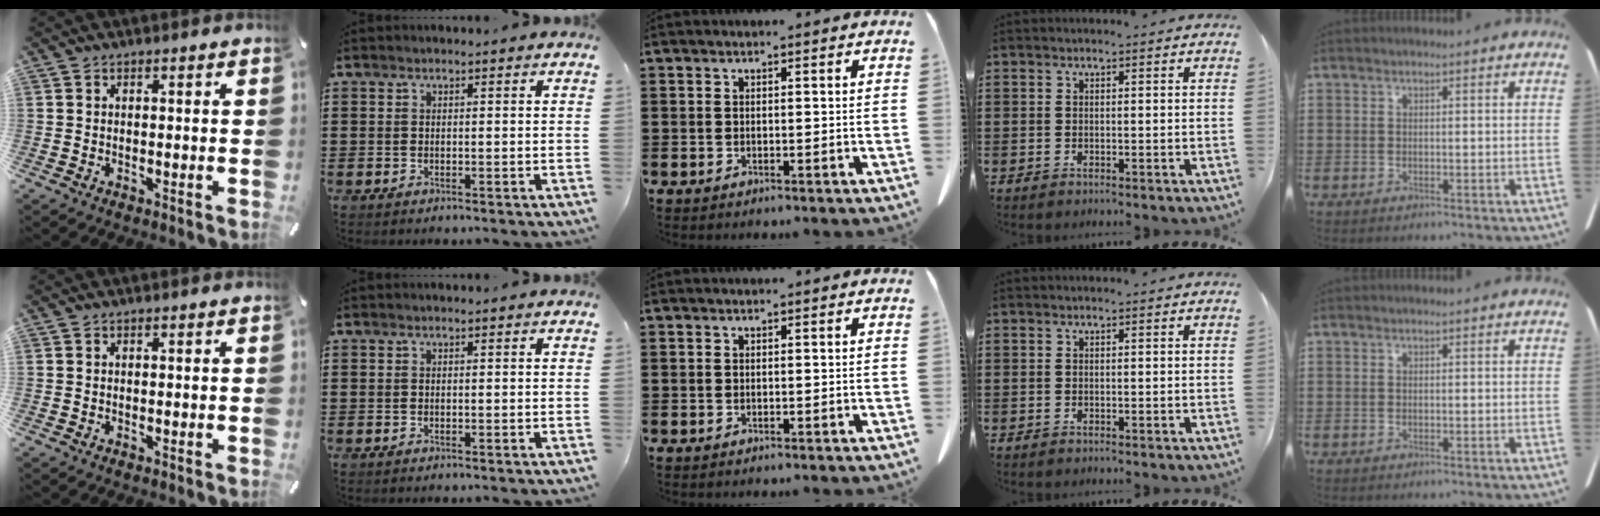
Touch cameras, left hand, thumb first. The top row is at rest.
{}